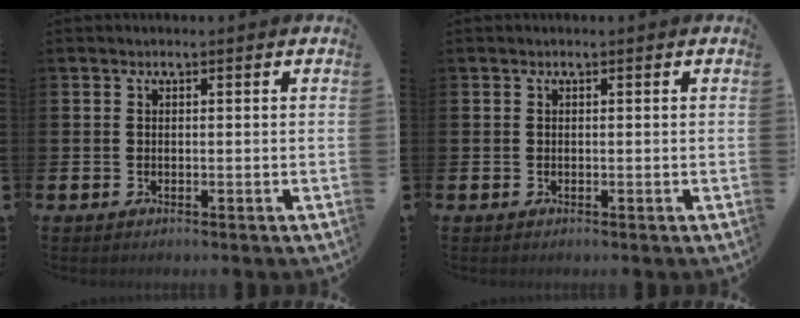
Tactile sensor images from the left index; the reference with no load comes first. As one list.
[{"total": 0.0}]